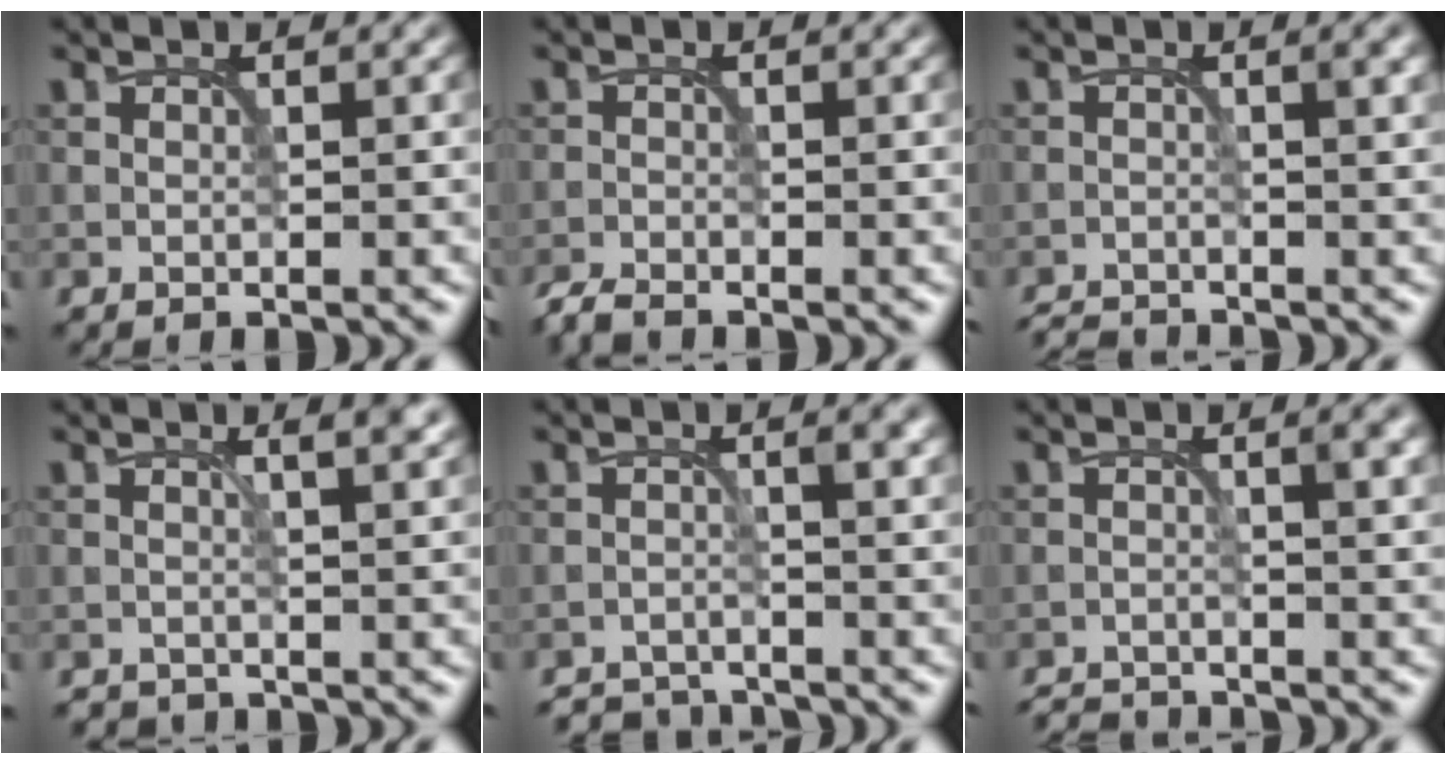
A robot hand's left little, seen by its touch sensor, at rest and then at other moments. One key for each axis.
{"total": 1.8, "fx": -1.8, "fy": 0.1, "fz": 0.5, "tx": -0.011, "ty": -0.008, "tz": -0.041}
{"total": 2.5, "fx": -1.9, "fy": 0.5, "fz": 1.5, "tx": -0.021, "ty": -0.004, "tz": -0.043}
{"total": 1.5, "fx": 0.3, "fy": 0.6, "fz": 1.4, "tx": -0.013, "ty": -0.002, "tz": 0.005}
{"total": 3.1, "fx": -2.8, "fy": 0.7, "fz": 1.1, "tx": -0.012, "ty": -0.003, "tz": -0.053}
{"total": 2.8, "fx": -2.1, "fy": 0.6, "fz": 1.8, "tx": -0.022, "ty": 0.000, "tz": -0.045}